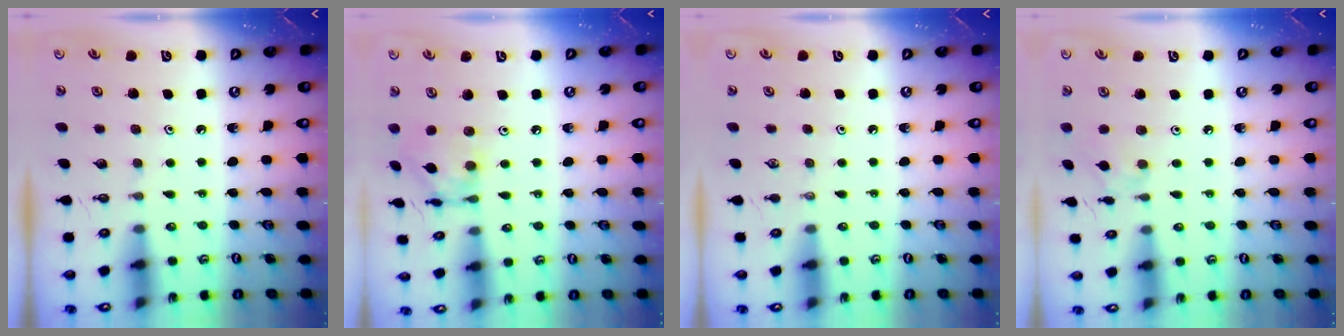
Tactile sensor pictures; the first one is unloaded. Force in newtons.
{"total": 10.5, "press": 10.4, "slide": 1.0}
{"total": 0.0}
{"total": 6.5, "press": 6.4, "slide": 0.9}